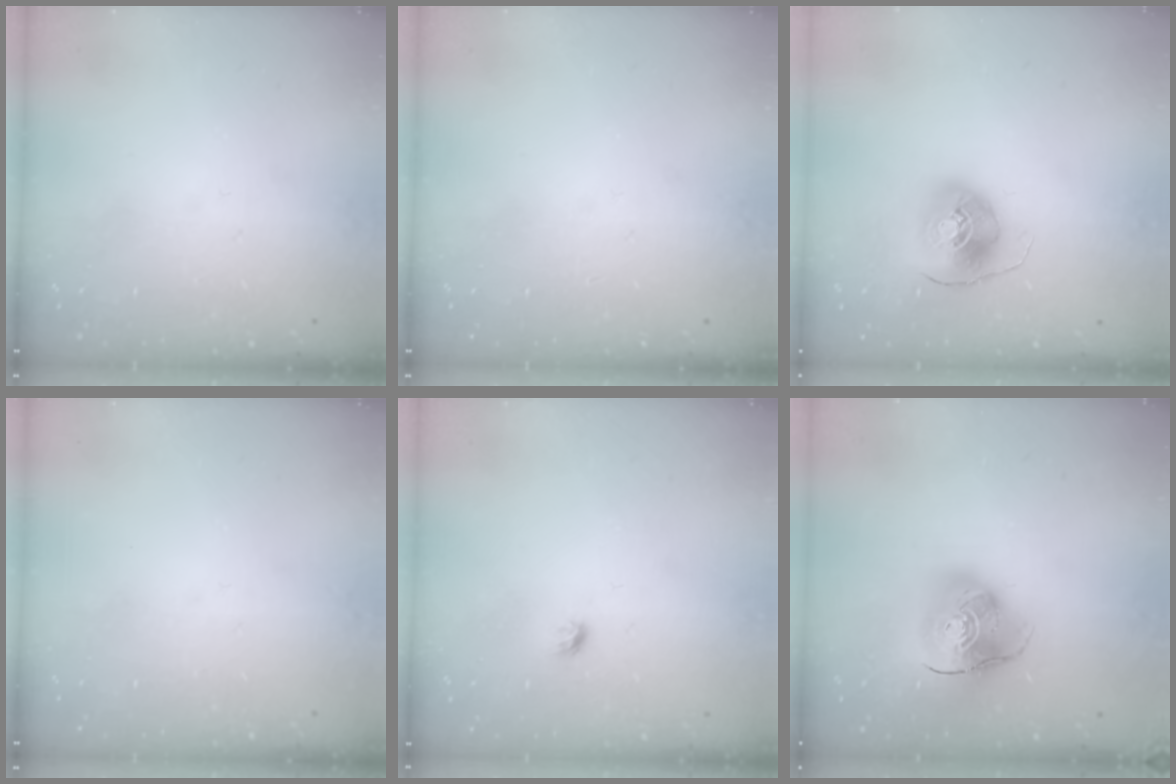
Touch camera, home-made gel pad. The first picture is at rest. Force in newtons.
{"total": 0.0}
{"total": 9.0, "press": 8.8, "slide": 1.5}
{"total": 0.0}
{"total": 4.2, "press": 4.1, "slide": 1.0}
{"total": 12.7, "press": 12.6, "slide": 2.0}